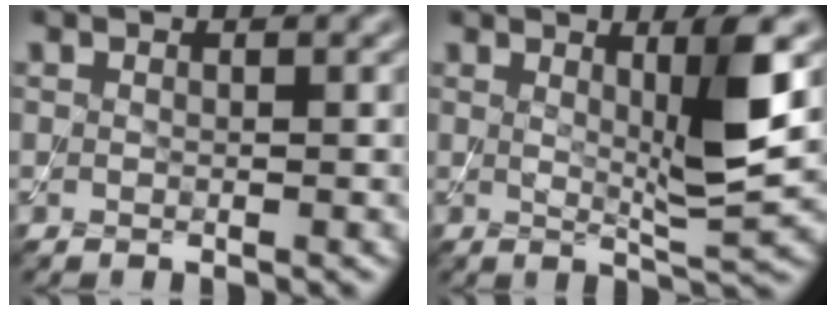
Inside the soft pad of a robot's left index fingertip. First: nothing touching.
{"total": 5.1, "force": [1.5, 0.5, 4.8], "torque": [-0.077, -0.014, 0.029]}